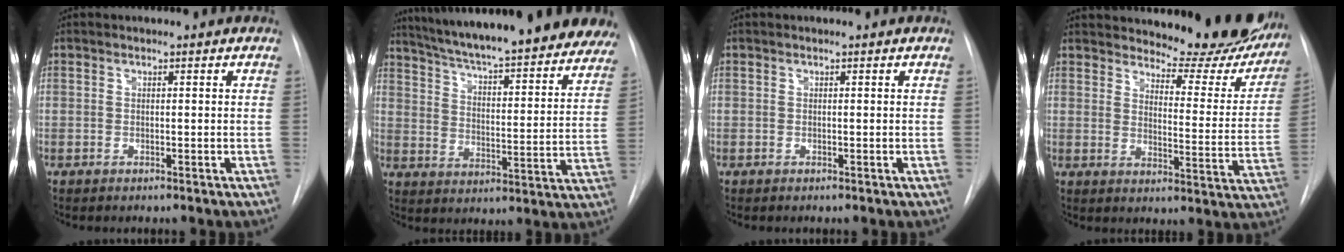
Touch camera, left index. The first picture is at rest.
{"total": 31.8, "force": [27.6, 5.1, 15.0], "torque": [-0.234, -0.062, 0.348]}
{"total": 0.0}
{"total": 18.7, "force": [17.1, 4.8, 5.8], "torque": [-0.056, -0.071, 0.196]}